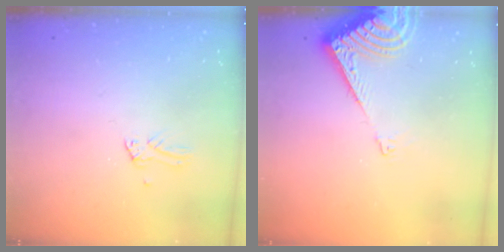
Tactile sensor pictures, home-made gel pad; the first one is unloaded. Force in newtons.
{"total": 8.6, "press": 8.5, "slide": 1.0}